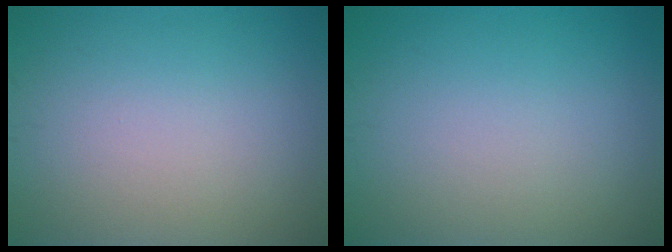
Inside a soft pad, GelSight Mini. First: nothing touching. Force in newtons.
{"total": 0.0}